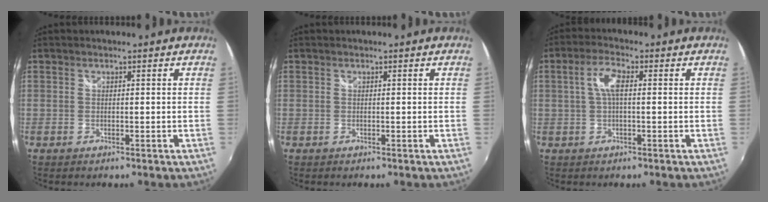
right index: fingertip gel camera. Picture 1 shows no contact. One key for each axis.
{"total": 0.0}
{"total": 4.7, "fx": 0.6, "fy": 1.5, "fz": 4.4, "tx": -0.086, "ty": 0.009, "tz": 0.012}